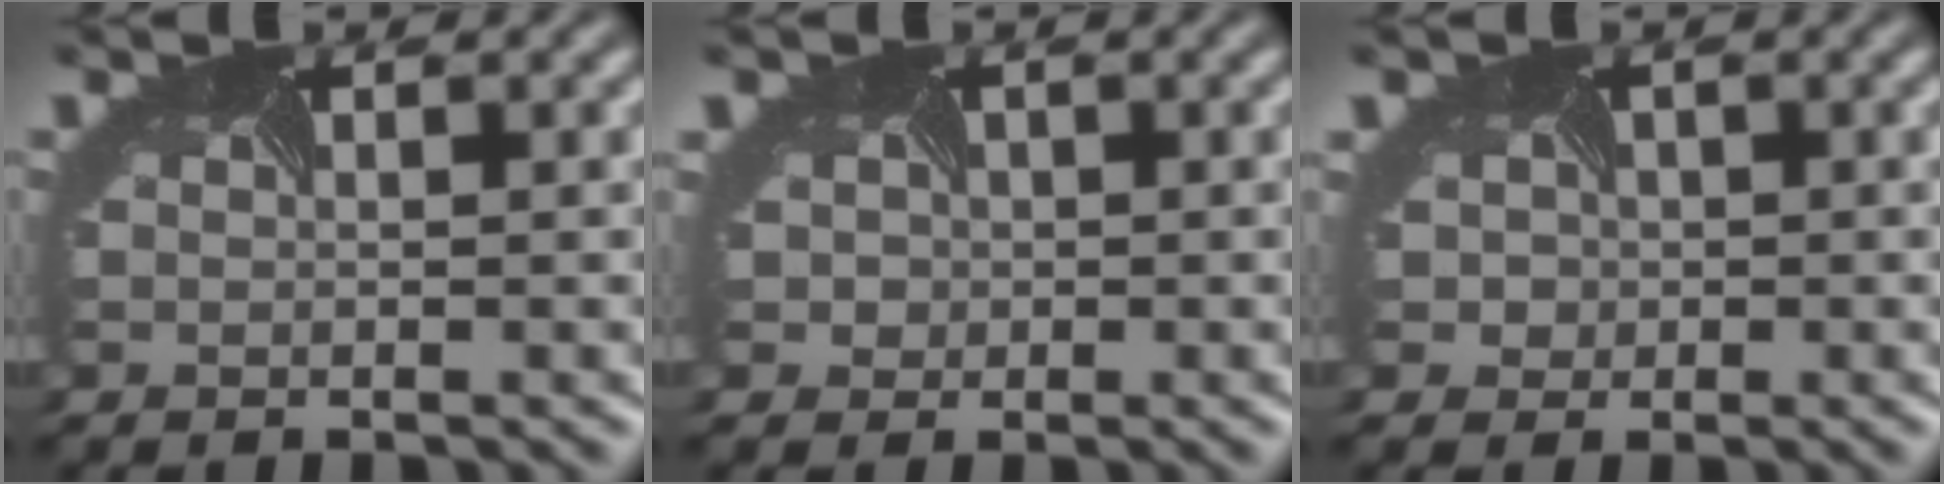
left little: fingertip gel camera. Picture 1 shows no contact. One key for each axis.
{"total": 2.5, "fx": 0.5, "fy": 2.4, "fz": 0.3, "tx": -0.004, "ty": 0.016, "tz": -0.007}
{"total": 3.0, "fx": 0.5, "fy": 2.9, "fz": 0.5, "tx": -0.006, "ty": 0.018, "tz": -0.012}